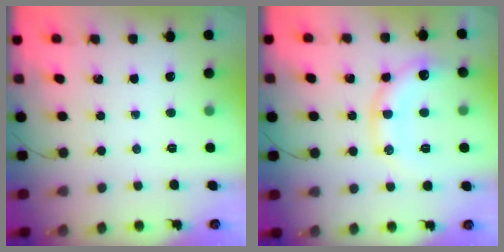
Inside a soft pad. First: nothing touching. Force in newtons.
{"total": 14.2, "press": 14.1, "slide": 1.9}